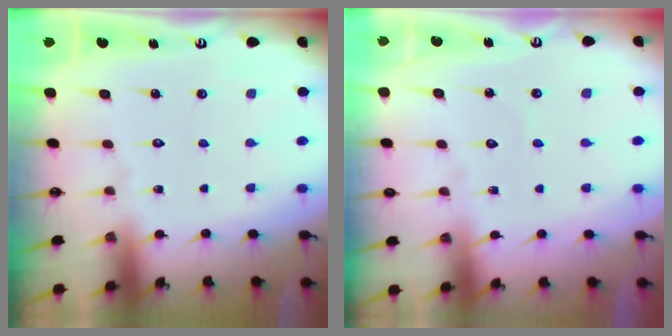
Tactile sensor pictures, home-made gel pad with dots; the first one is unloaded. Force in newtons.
{"total": 2.7, "press": 2.7, "slide": 0.3}